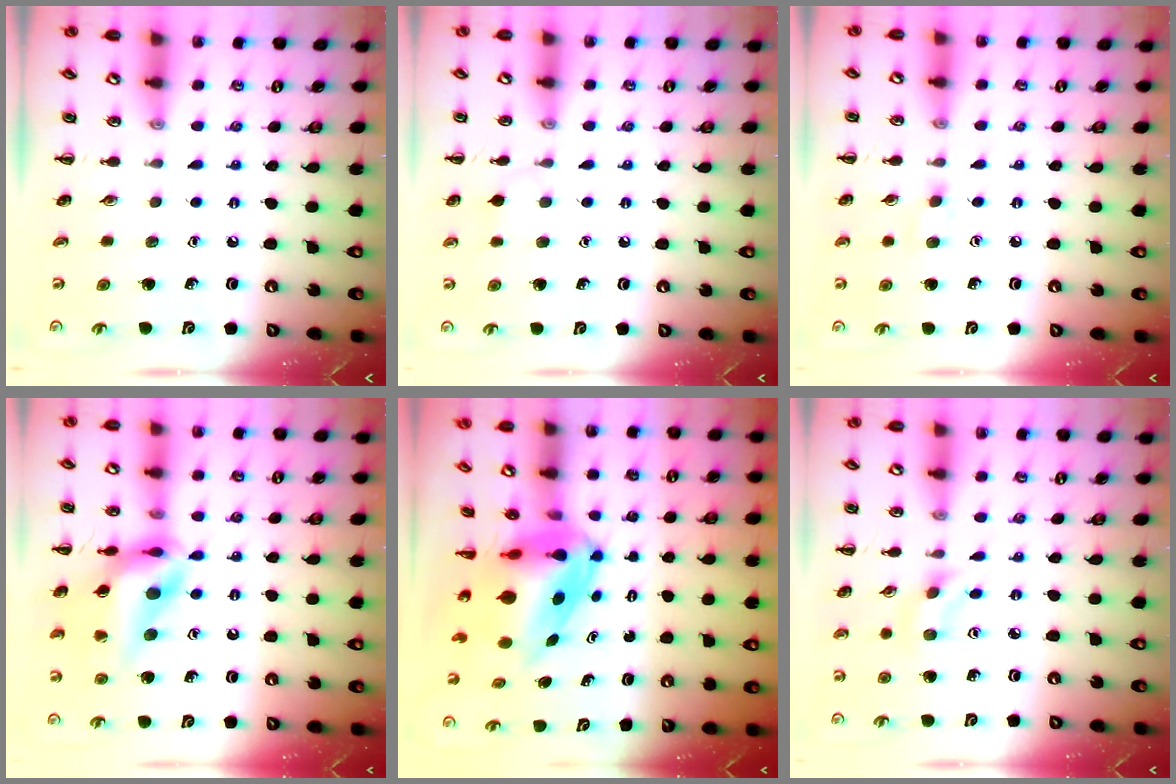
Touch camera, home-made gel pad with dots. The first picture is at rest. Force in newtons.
{"total": 5.3, "press": 5.0, "slide": 1.7}
{"total": 4.7, "press": 4.3, "slide": 1.7}
{"total": 16.0, "press": 15.8, "slide": 2.1}
{"total": 7.3, "press": 6.9, "slide": 2.3}
{"total": 1.9, "press": 1.7, "slide": 0.8}